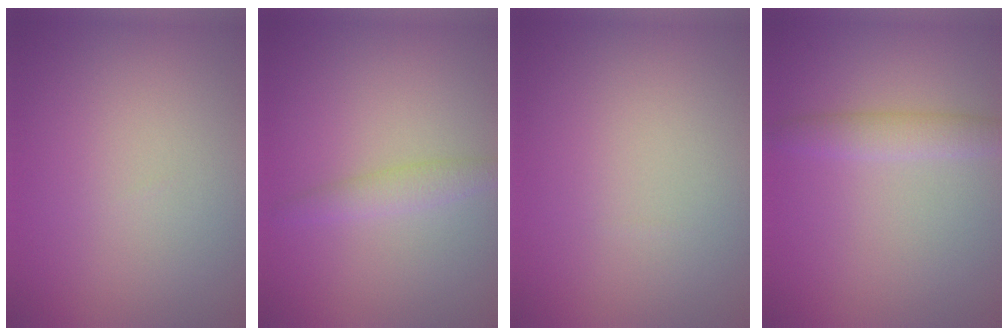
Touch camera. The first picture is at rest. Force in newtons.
{"total": 1.7, "press": 1.7, "slide": 0.0}
{"total": 0.0}
{"total": 2.2, "press": 2.2, "slide": 0.0}